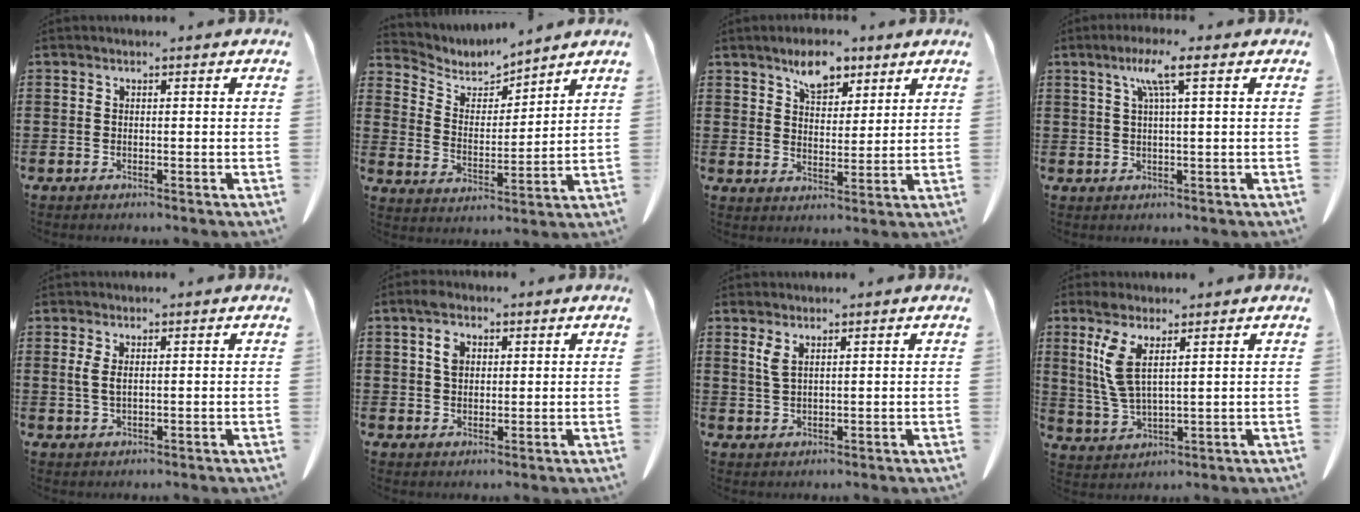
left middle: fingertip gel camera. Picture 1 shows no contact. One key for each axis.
{"total": 5.0, "fx": 4.8, "fy": 1.5, "fz": 0.0, "tx": -0.031, "ty": -0.031, "tz": 0.081}
{"total": 6.6, "fx": 4.9, "fy": 3.3, "fz": 3.1, "tx": -0.052, "ty": -0.008, "tz": 0.084}
{"total": 5.1, "fx": 2.2, "fy": 0.0, "fz": 4.6, "tx": -0.097, "ty": 0.004, "tz": 0.033}
{"total": 2.6, "fx": 0.6, "fy": 0.9, "fz": 2.3, "tx": -0.056, "ty": 0.002, "tz": 0.007}
{"total": 3.9, "fx": 1.6, "fy": 2.6, "fz": 2.5, "tx": -0.051, "ty": 0.009, "tz": 0.027}
{"total": 2.4, "fx": 1.4, "fy": 0.7, "fz": 1.8, "tx": -0.041, "ty": 0.004, "tz": 0.025}
{"total": 6.6, "fx": 3.4, "fy": 1.9, "fz": 5.4, "tx": -0.129, "ty": -0.004, "tz": 0.057}